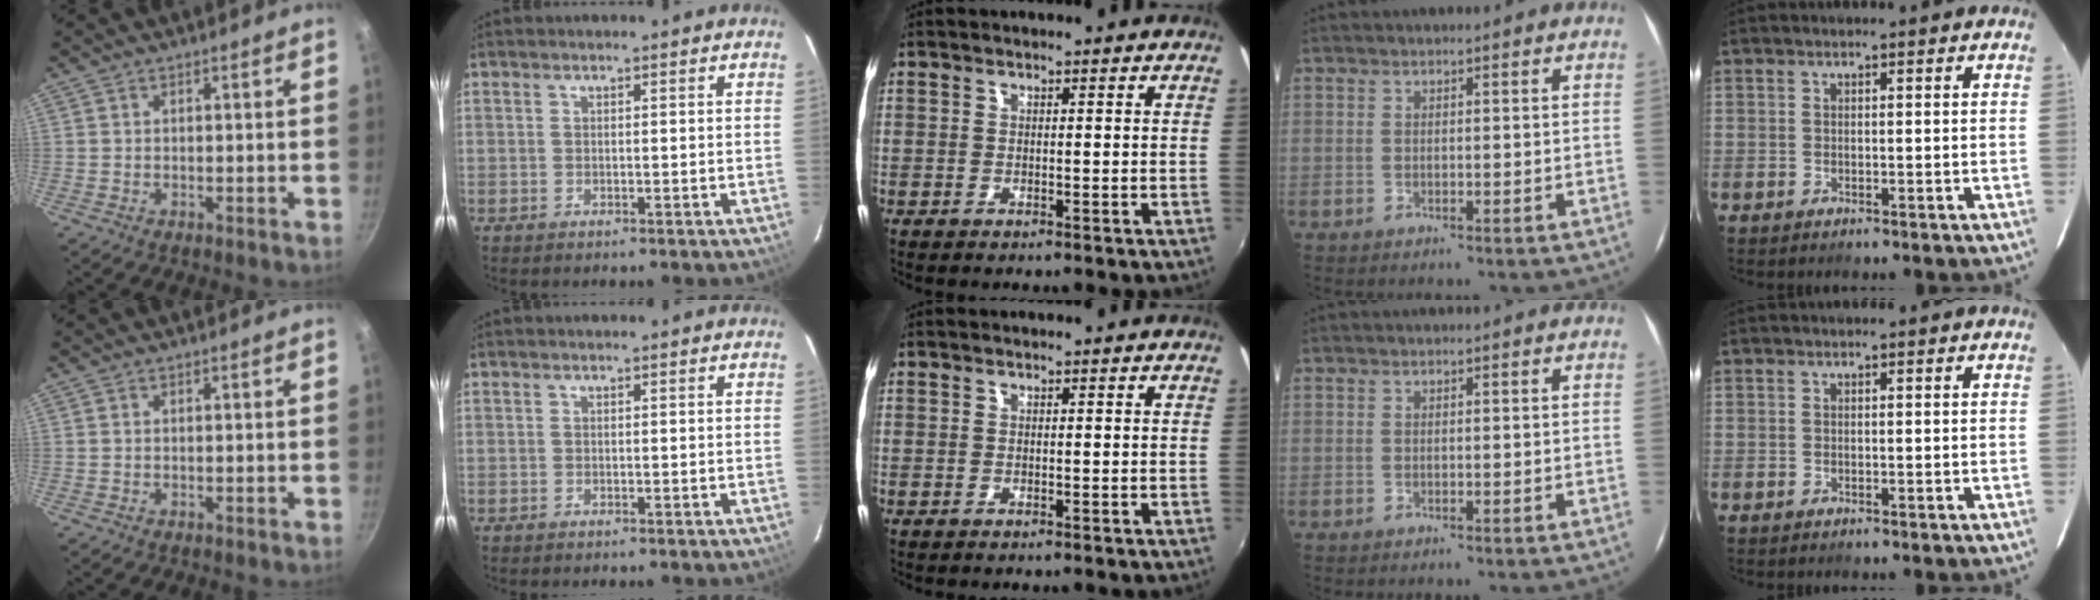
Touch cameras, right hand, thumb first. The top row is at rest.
{}